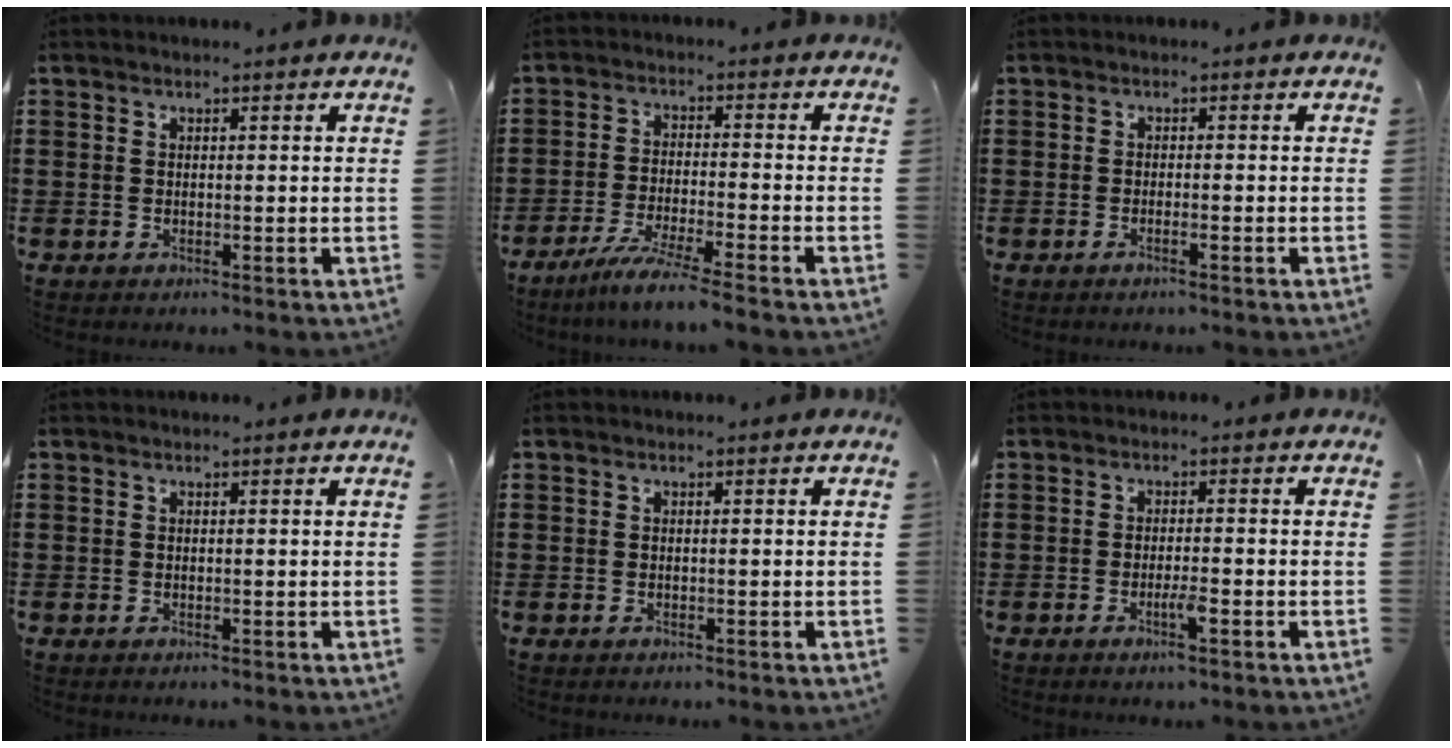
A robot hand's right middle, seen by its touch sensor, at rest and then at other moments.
{"total": 5.8, "force": [-5.0, -0.6, 2.9], "torque": [-0.057, -0.018, -0.092]}
{"total": 1.0, "force": [-0.7, -0.1, 0.7], "torque": [-0.014, -0.003, -0.013]}
{"total": 0.0}
{"total": 0.0}
{"total": 3.1, "force": [-1.5, 0.2, 2.7], "torque": [-0.047, -0.001, -0.027]}